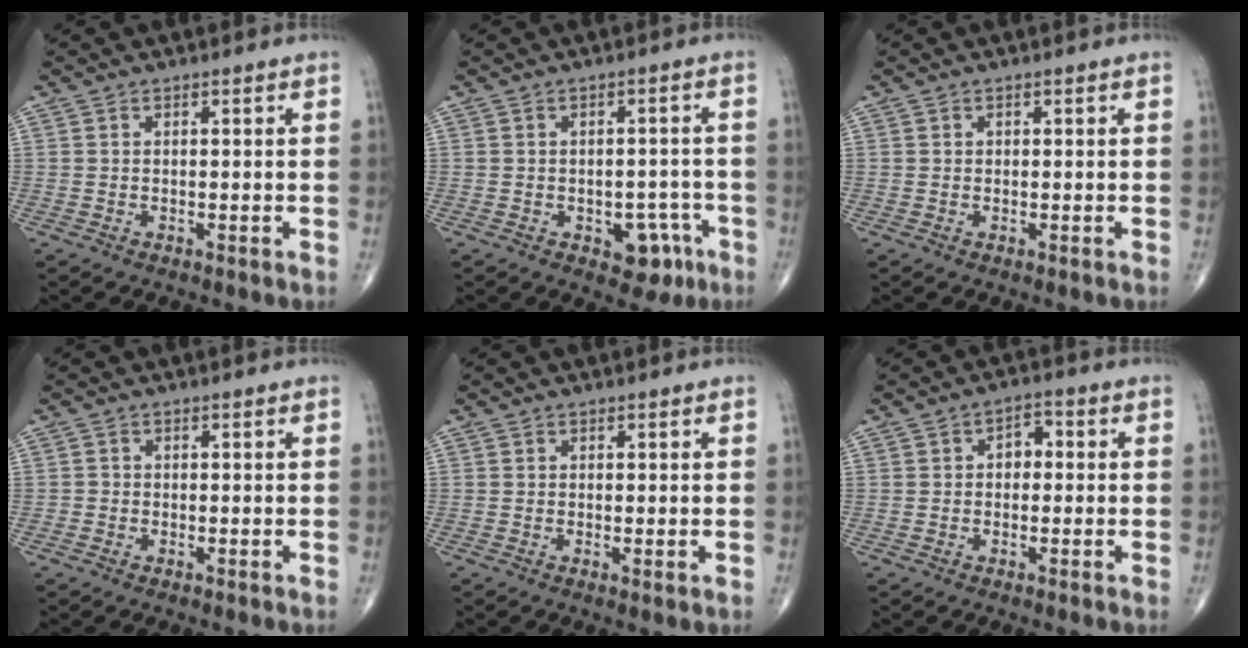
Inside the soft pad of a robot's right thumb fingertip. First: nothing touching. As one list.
[{"total": 6.3, "force": [-2.8, 4.1, 3.9], "torque": [-0.017, 0.020, -0.030]}, {"total": 0.0}, {"total": 0.8, "force": [-0.3, 0.7, 0.0], "torque": [0.003, 0.004, -0.009]}, {"total": 0.7, "force": [0.0, 0.2, 0.6], "torque": [-0.012, -0.004, -0.002]}, {"total": 3.6, "force": [0.1, 2.6, 2.5], "torque": [-0.018, 0.017, -0.007]}]